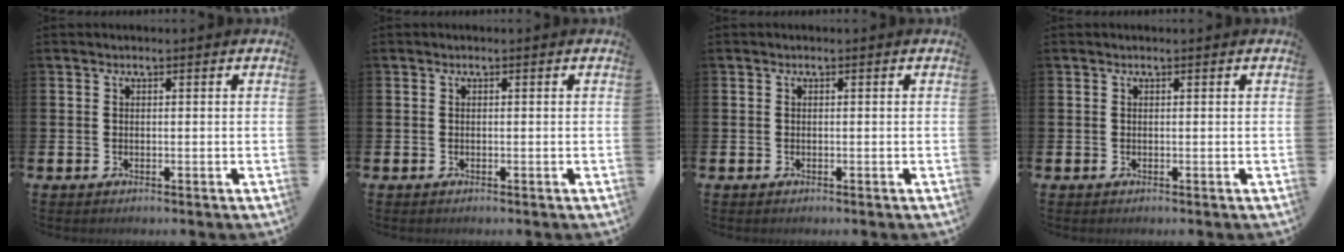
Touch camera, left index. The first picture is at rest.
{"total": 0.0}
{"total": 0.0}
{"total": 0.0}